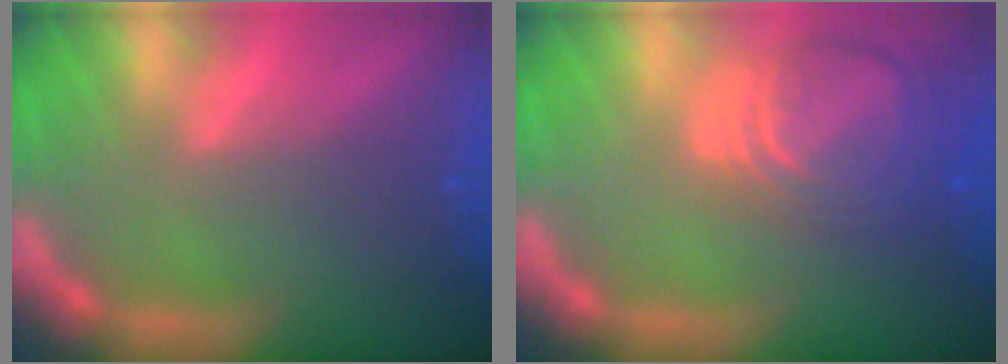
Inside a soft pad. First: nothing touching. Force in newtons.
{"total": 8.0}